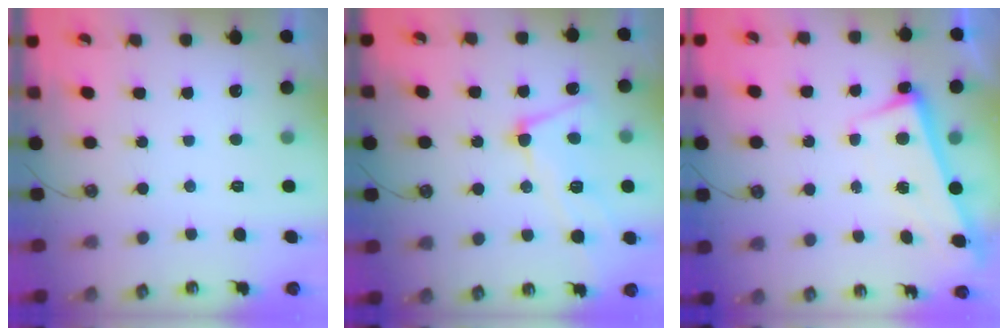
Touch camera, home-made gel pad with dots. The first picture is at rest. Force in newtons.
{"total": 4.9, "press": 4.7, "slide": 1.4}
{"total": 2.6, "press": 2.5, "slide": 0.9}